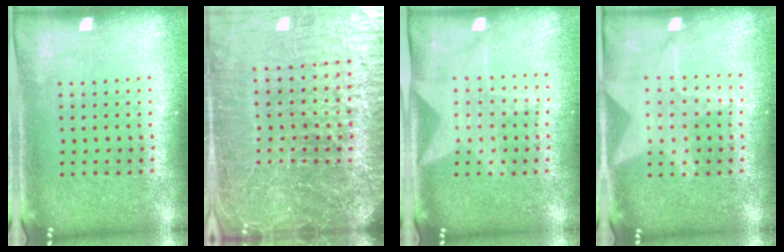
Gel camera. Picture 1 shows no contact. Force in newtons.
{"total": 7.5, "press": 6.5, "slide": 3.9}
{"total": 1.4, "press": 1.4, "slide": 0.2}
{"total": 1.2, "press": 1.2, "slide": 0.2}